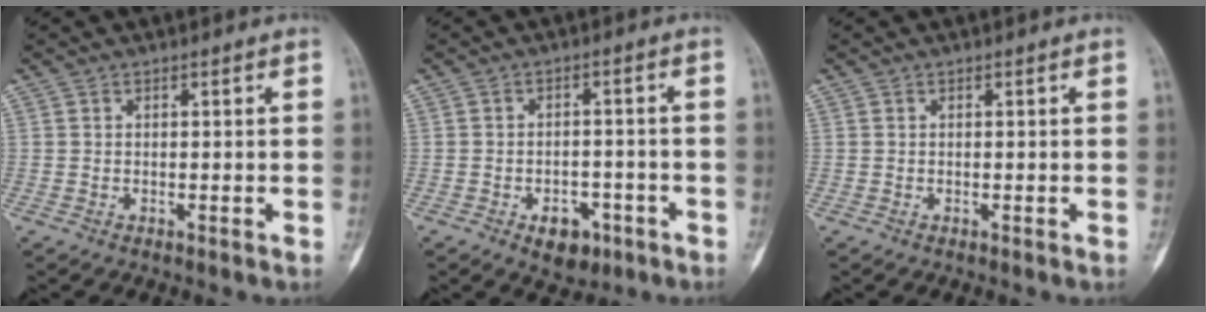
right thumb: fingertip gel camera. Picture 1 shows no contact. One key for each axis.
{"total": 6.3, "fx": -3.3, "fy": 4.0, "fz": 3.6, "tx": -0.025, "ty": 0.022, "tz": -0.041}
{"total": 0.0}